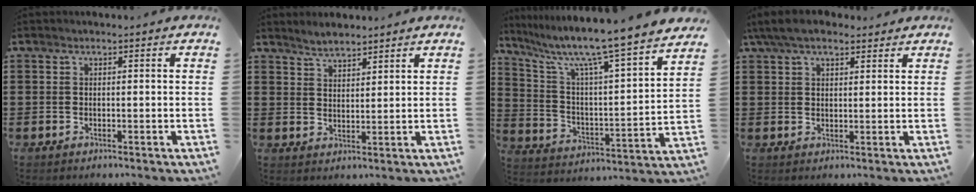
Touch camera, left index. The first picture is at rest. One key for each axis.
{"total": 2.8, "fx": 2.8, "fy": 0.5, "fz": 0.1, "tx": -0.010, "ty": -0.001, "tz": 0.053}
{"total": 9.0, "fx": 7.6, "fy": -0.4, "fz": 4.7, "tx": -0.125, "ty": -0.065, "tz": 0.115}
{"total": 5.4, "fx": 4.0, "fy": 1.9, "fz": 3.0, "tx": -0.069, "ty": 0.003, "tz": 0.076}